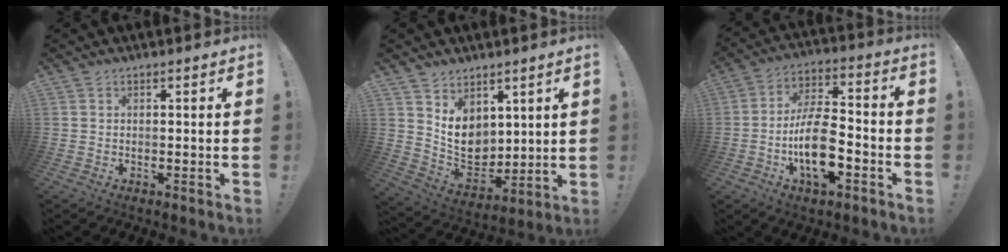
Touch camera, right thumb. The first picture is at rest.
{"total": 10.7, "force": [4.5, 8.2, 5.0], "torque": [-0.079, -0.052, 0.095]}
{"total": 15.8, "force": [-5.6, 8.0, 12.4], "torque": [-0.227, 0.026, -0.095]}